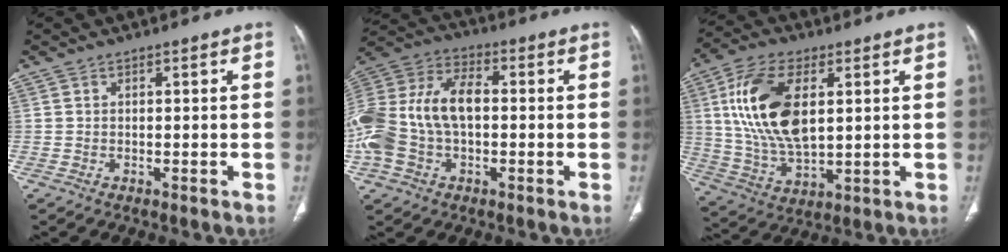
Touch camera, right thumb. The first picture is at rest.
{"total": 20.0, "force": [-0.8, 12.9, 15.3], "torque": [-0.352, 0.038, -0.013]}
{"total": 18.0, "force": [4.5, 8.8, 15.0], "torque": [-0.297, -0.011, 0.091]}